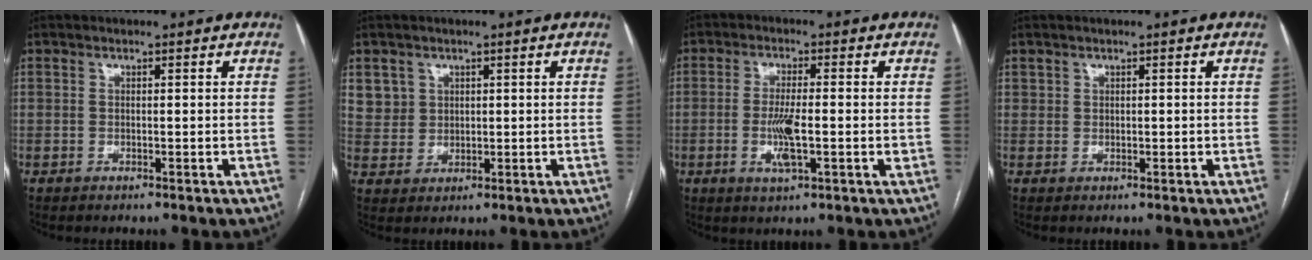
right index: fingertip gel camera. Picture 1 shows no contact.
{"total": 4.5, "force": [2.3, 3.9, 0.2], "torque": [0.004, 0.004, 0.047]}
{"total": 5.9, "force": [-1.1, 1.1, 5.7], "torque": [-0.113, -0.007, -0.020]}
{"total": 1.1, "force": [0.6, 0.9, 0.2], "torque": [0.005, 0.000, 0.010]}